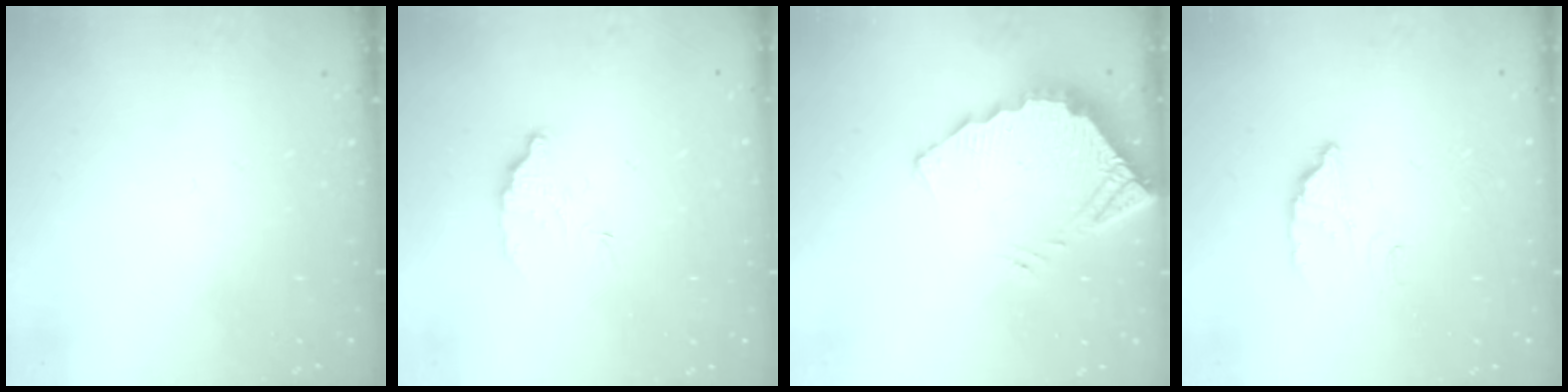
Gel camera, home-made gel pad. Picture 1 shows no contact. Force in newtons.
{"total": 5.8, "press": 5.8, "slide": 0.3}
{"total": 3.8, "press": 3.8, "slide": 0.3}
{"total": 2.8, "press": 2.8, "slide": 0.1}